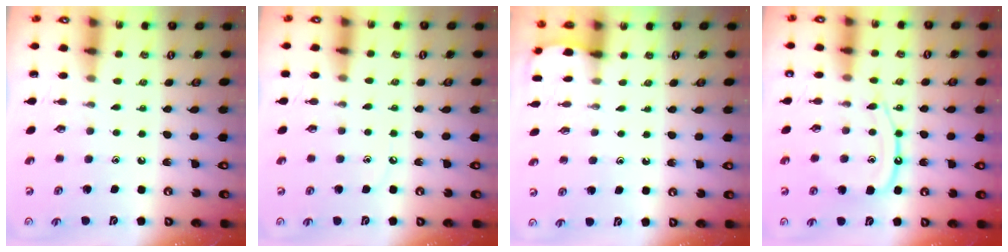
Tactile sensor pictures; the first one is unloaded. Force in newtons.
{"total": 4.3, "press": 4.3, "slide": 0.6}
{"total": 1.2, "press": 1.2, "slide": 0.1}
{"total": 11.0, "press": 11.0, "slide": 0.7}